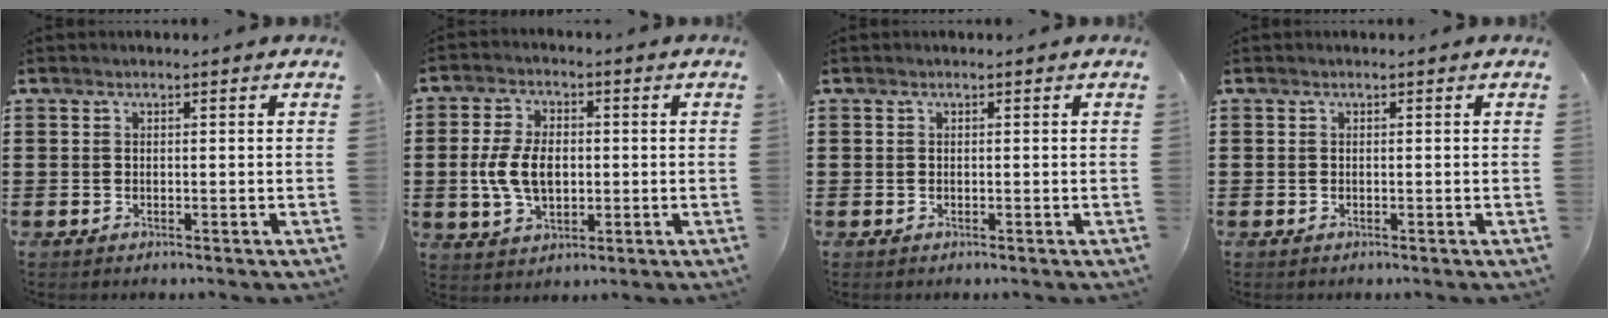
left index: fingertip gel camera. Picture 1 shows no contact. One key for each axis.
{"total": 7.3, "fx": -0.3, "fy": 4.4, "fz": 5.8, "tx": -0.138, "ty": 0.004, "tz": -0.012}
{"total": 0.0}
{"total": 0.0}